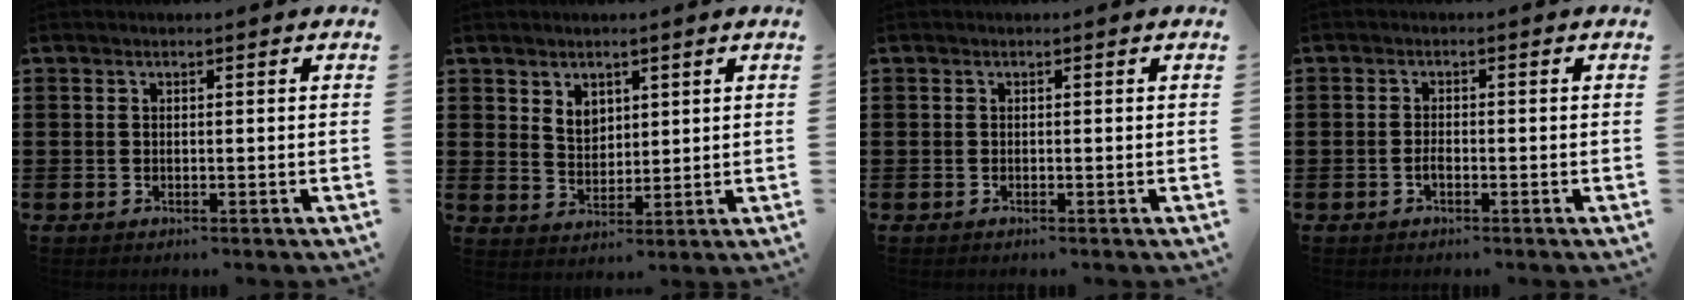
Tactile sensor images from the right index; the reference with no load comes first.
{"total": 3.6, "force": [2.4, 2.4, 1.1], "torque": [-0.031, 0.007, 0.045]}
{"total": 0.0}
{"total": 1.3, "force": [-0.7, 0.5, 1.0], "torque": [-0.021, -0.003, -0.012]}